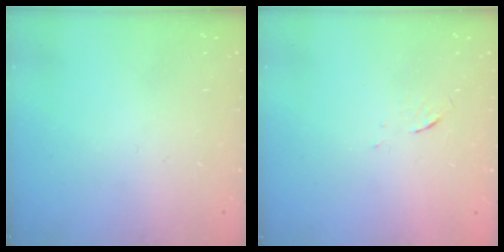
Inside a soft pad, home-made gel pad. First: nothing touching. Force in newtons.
{"total": 3.1, "press": 2.8, "slide": 1.2}